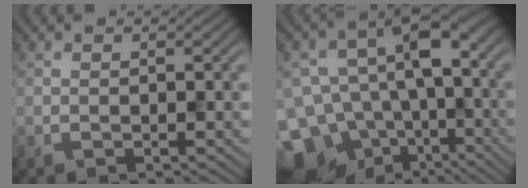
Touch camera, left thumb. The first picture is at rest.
{"total": 15.8, "force": [-6.5, 10.8, 9.6], "torque": [-0.187, -0.022, -0.084]}